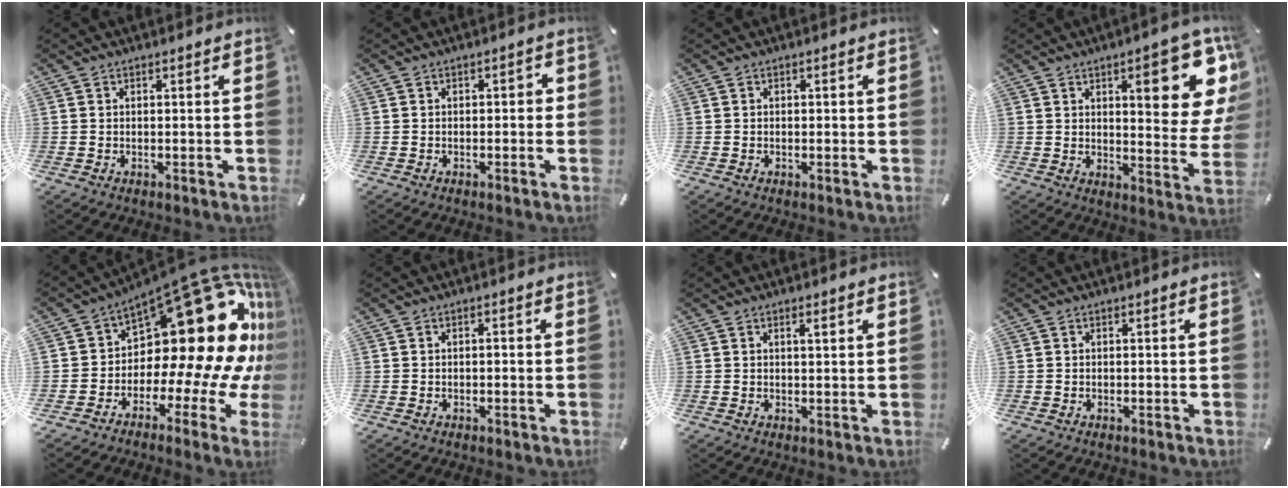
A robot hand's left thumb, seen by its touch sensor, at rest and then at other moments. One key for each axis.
{"total": 1.5, "fx": -0.9, "fy": 0.8, "fz": 0.9, "tx": -0.018, "ty": 0.007, "tz": -0.020}
{"total": 0.6, "fx": -0.2, "fy": 0.3, "fz": 0.4, "tx": -0.009, "ty": -0.001, "tz": -0.004}
{"total": 17.7, "fx": 7.8, "fy": 5.9, "fz": 14.8, "tx": -0.188, "ty": -0.043, "tz": 0.115}
{"total": 28.0, "fx": 8.4, "fy": 14.8, "fz": 22.2, "tx": -0.300, "ty": -0.105, "tz": 0.168}
{"total": 0.6, "fx": -0.1, "fy": 0.3, "fz": 0.5, "tx": -0.010, "ty": -0.001, "tz": -0.003}
{"total": 1.9, "fx": 0.9, "fy": 0.4, "fz": 1.6, "tx": -0.025, "ty": -0.001, "tz": 0.012}
{"total": 0.0}